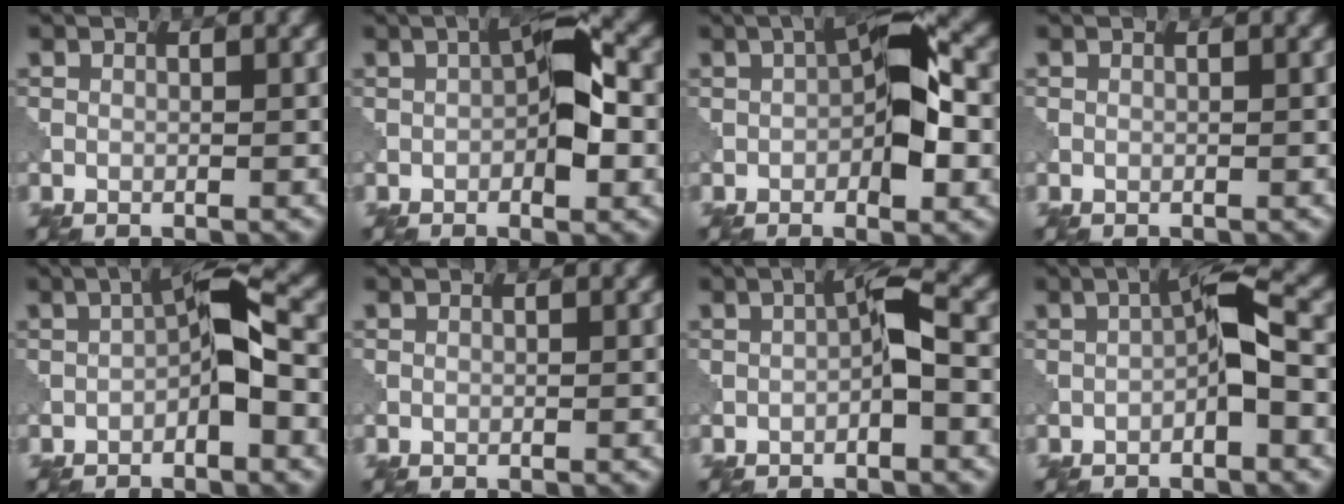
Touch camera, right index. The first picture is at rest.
{"total": 5.2, "force": [-0.5, 1.9, 4.9], "torque": [-0.072, 0.010, -0.017]}
{"total": 6.8, "force": [-0.5, 2.6, 6.3], "torque": [-0.092, 0.013, -0.020]}
{"total": 0.0}
{"total": 4.7, "force": [-1.2, 1.4, 4.4], "torque": [-0.072, 0.017, -0.030]}
{"total": 0.0}
{"total": 2.6, "force": [-0.7, 0.5, 2.5], "torque": [-0.044, 0.012, -0.014]}
{"total": 3.6, "force": [-0.9, 0.8, 3.4], "torque": [-0.058, 0.015, -0.021]}